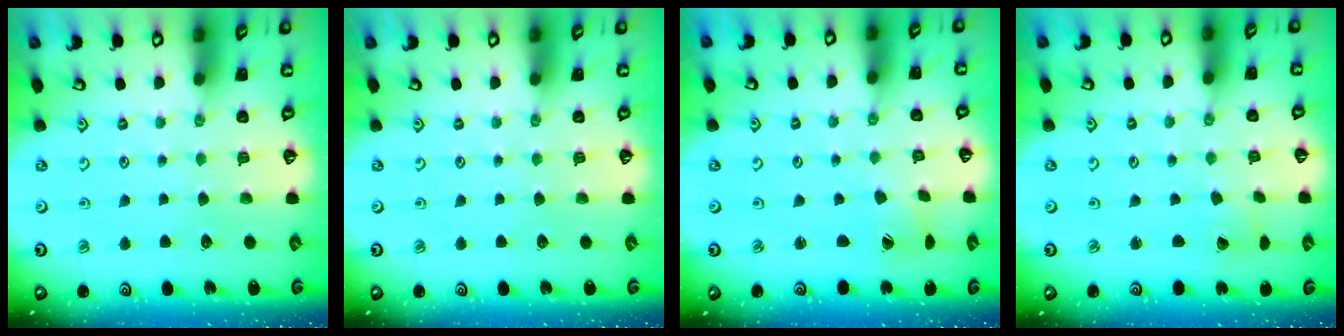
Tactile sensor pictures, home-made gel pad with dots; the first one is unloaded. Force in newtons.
{"total": 0.0}
{"total": 2.2, "press": 2.2, "slide": 0.1}
{"total": 1.9, "press": 1.9, "slide": 0.0}